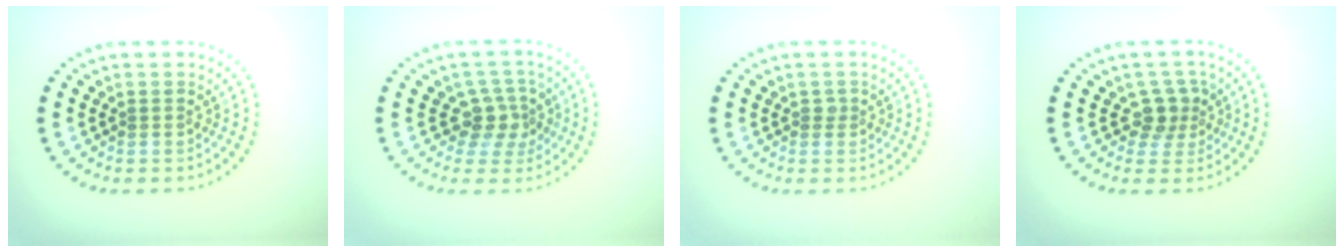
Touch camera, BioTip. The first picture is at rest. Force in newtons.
{"total": 2.7, "press": 2.2, "slide": 1.6}
{"total": 0.6, "press": 0.4, "slide": 0.3}
{"total": 2.4, "press": 1.8, "slide": 1.6}